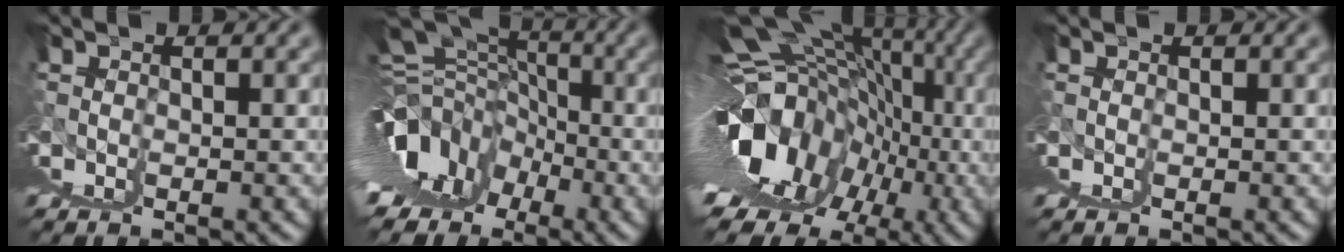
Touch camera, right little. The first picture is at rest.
{"total": 8.6, "force": [1.0, 2.7, 8.1], "torque": [-0.096, 0.017, 0.030]}
{"total": 14.2, "force": [0.8, 5.6, 13.0], "torque": [-0.156, 0.007, 0.027]}
{"total": 0.0}